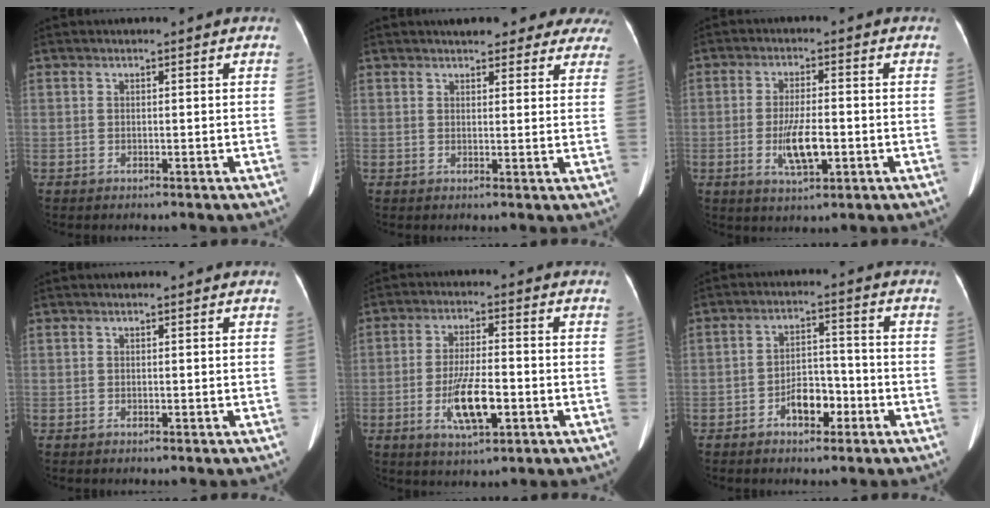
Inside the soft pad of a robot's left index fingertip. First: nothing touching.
{"total": 13.9, "force": [12.3, 4.4, 4.9], "torque": [-0.023, 0.005, 0.126]}
{"total": 6.3, "force": [-1.9, 1.6, 5.8], "torque": [-0.114, -0.008, -0.029]}
{"total": 0.0}
{"total": 8.4, "force": [-2.9, 2.1, 7.6], "torque": [-0.147, -0.007, -0.048]}
{"total": 5.5, "force": [-3.0, 2.8, 3.6], "torque": [-0.065, 0.013, -0.050]}